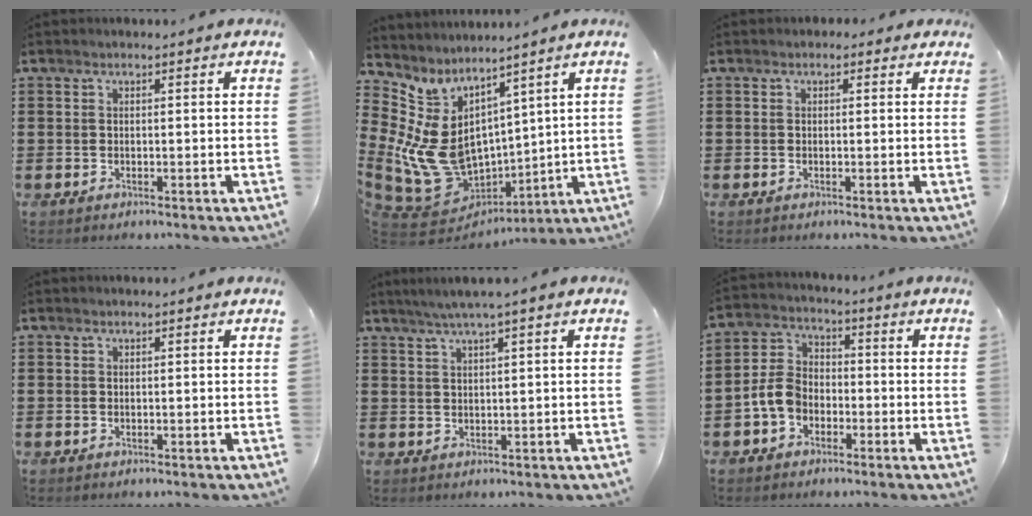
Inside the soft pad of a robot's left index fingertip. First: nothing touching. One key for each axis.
{"total": 11.6, "fx": 1.5, "fy": 8.8, "fz": 7.4, "tx": -0.206, "ty": -0.031, "tz": 0.035}
{"total": 1.0, "fx": -0.1, "fy": 0.9, "fz": 0.3, "tx": -0.009, "ty": 0.005, "tz": -0.003}
{"total": 0.0}
{"total": 2.4, "fx": 1.3, "fy": -0.4, "fz": 2.0, "tx": -0.038, "ty": -0.002, "tz": 0.024}
{"total": 5.8, "fx": -2.5, "fy": 4.2, "fz": 3.1, "tx": -0.086, "ty": 0.008, "tz": -0.055}